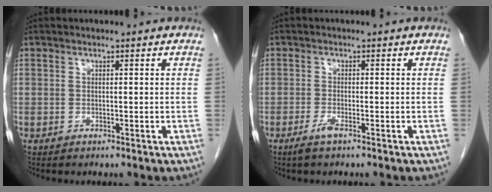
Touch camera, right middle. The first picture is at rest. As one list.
[{"total": 1.7, "force": [-1.1, 0.0, 1.3], "torque": [-0.032, -0.004, -0.025]}]